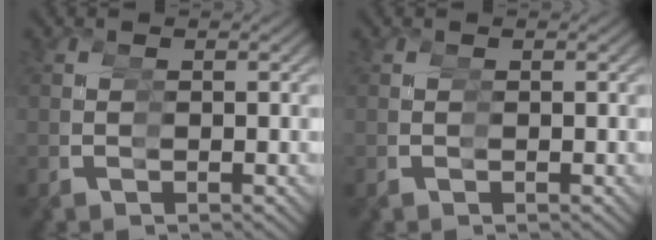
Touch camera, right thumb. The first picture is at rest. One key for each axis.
{"total": 0.0}